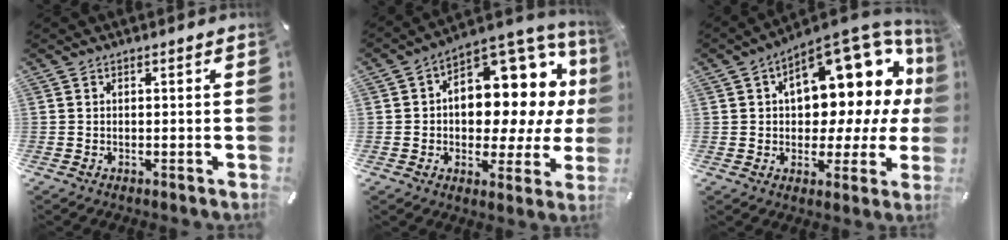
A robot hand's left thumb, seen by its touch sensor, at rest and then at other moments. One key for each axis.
{"total": 13.1, "fx": 3.5, "fy": 9.0, "fz": 8.9, "tx": -0.100, "ty": -0.054, "tz": 0.058}
{"total": 18.2, "fx": 7.6, "fy": 9.9, "fz": 13.2, "tx": -0.169, "ty": -0.067, "tz": 0.123}